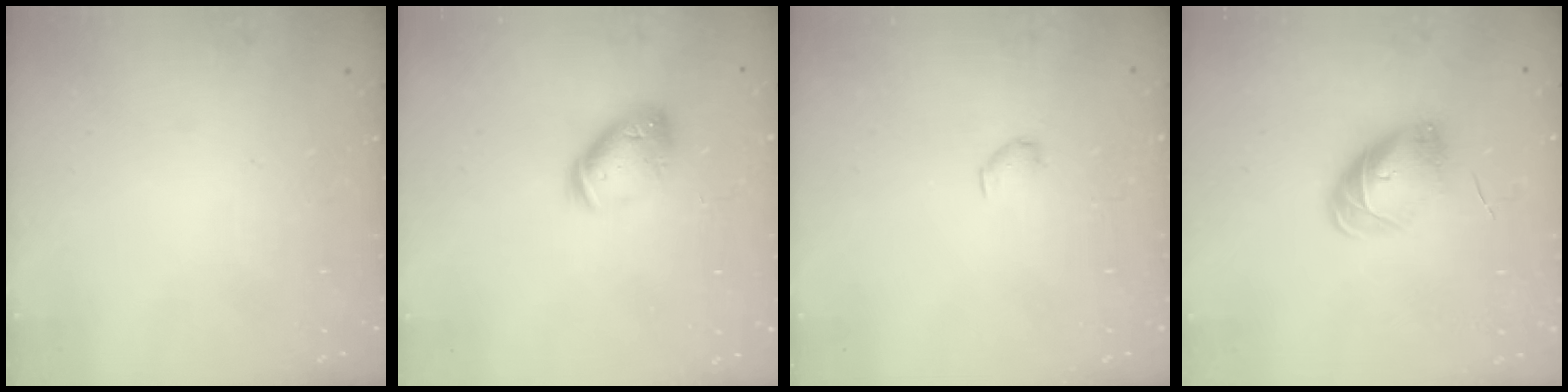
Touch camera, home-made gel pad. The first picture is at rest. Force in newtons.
{"total": 10.5, "press": 10.4, "slide": 1.5}
{"total": 2.9, "press": 2.9, "slide": 0.5}
{"total": 7.3, "press": 7.2, "slide": 0.4}